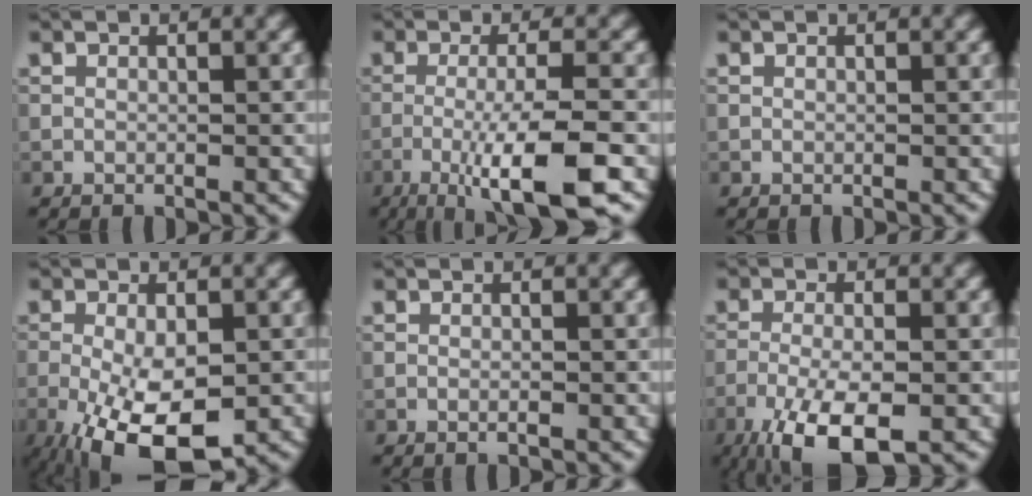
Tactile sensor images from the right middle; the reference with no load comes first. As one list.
[{"total": 8.1, "force": [-3.6, 1.3, 7.2], "torque": [-0.108, 0.006, -0.069]}, {"total": 0.0}, {"total": 8.9, "force": [-3.7, 3.6, 7.2], "torque": [-0.144, -0.021, -0.052]}, {"total": 0.6, "force": [-0.2, 0.1, 0.5], "torque": [-0.010, -0.003, -0.004]}, {"total": 7.4, "force": [-4.1, 2.3, 5.7], "torque": [-0.117, -0.012, -0.078]}]